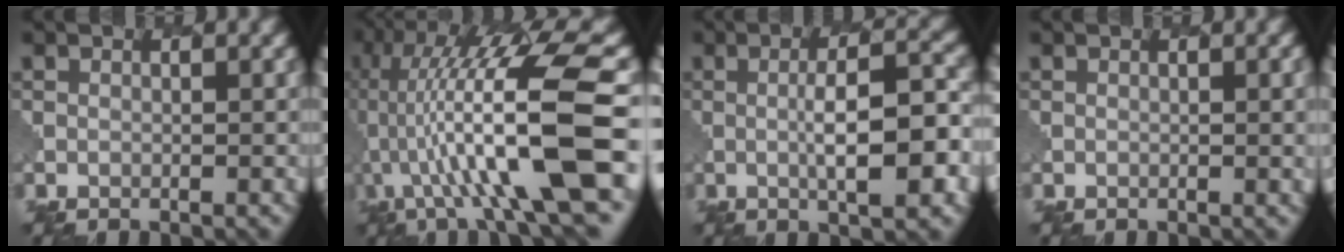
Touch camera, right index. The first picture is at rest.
{"total": 13.7, "force": [-0.2, 2.4, 13.5], "torque": [-0.238, 0.031, 0.001]}
{"total": 6.6, "force": [0.0, 1.5, 6.5], "torque": [-0.104, 0.003, -0.003]}
{"total": 2.1, "force": [0.3, 0.6, 2.0], "torque": [-0.018, 0.004, 0.001]}